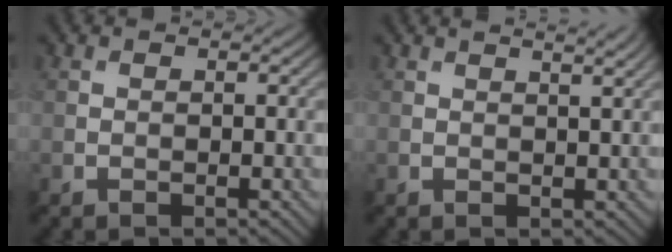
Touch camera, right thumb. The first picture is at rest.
{"total": 2.7, "force": [2.1, 0.6, 1.5], "torque": [-0.014, 0.005, 0.018]}